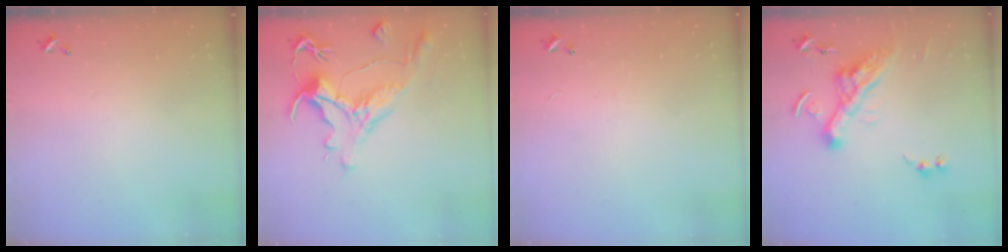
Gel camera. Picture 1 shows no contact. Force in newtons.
{"total": 2.4, "press": 2.0, "slide": 1.4}
{"total": 2.3, "press": 2.3, "slide": 0.4}
{"total": 9.9, "press": 9.7, "slide": 1.9}